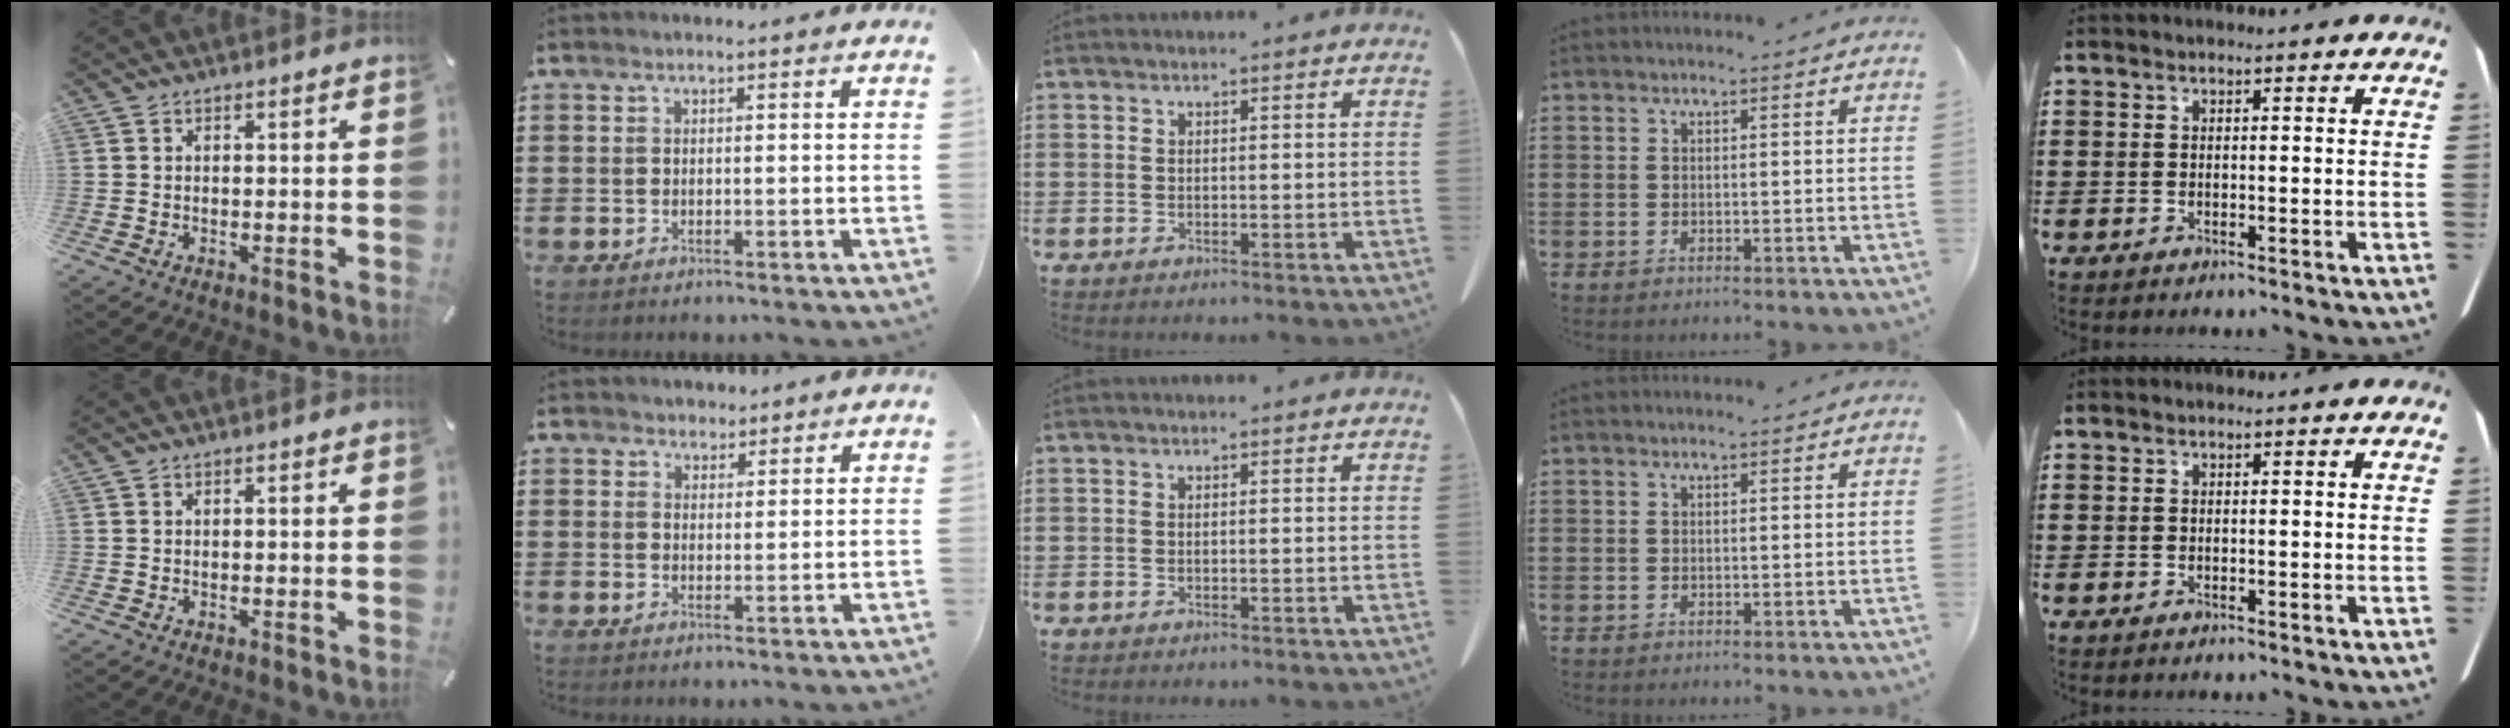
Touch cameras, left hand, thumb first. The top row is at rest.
{"index": {"total": 2.1, "force": [1.7, 1.1, 0.0], "torque": [-0.006, 0.008, 0.032]}}